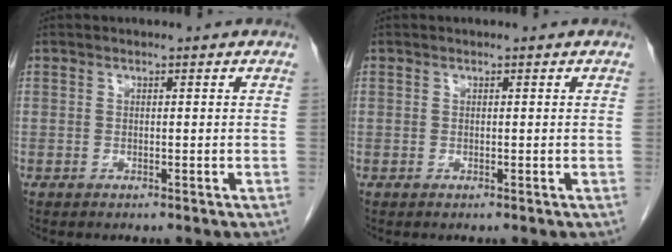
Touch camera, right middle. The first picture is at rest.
{"total": 0.0}